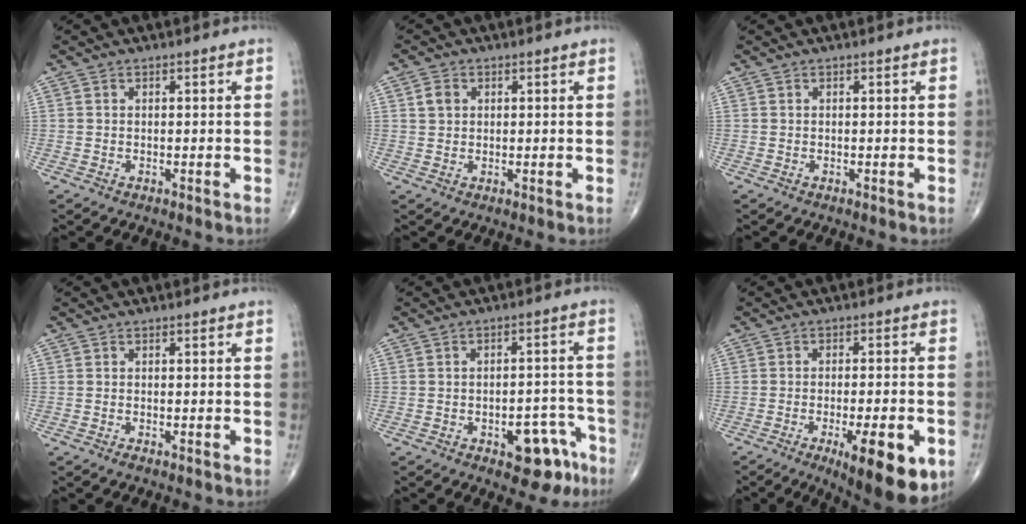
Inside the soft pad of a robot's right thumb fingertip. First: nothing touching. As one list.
[{"total": 2.6, "force": [0.8, 2.1, 1.3], "torque": [-0.018, 0.000, 0.015]}, {"total": 0.0}, {"total": 0.6, "force": [-0.5, 0.1, 0.4], "torque": [-0.012, 0.000, -0.010]}, {"total": 9.6, "force": [-5.1, 4.7, 6.6], "torque": [-0.055, 0.044, -0.059]}, {"total": 14.3, "force": [-6.0, 4.2, 12.3], "torque": [-0.139, 0.002, -0.074]}]